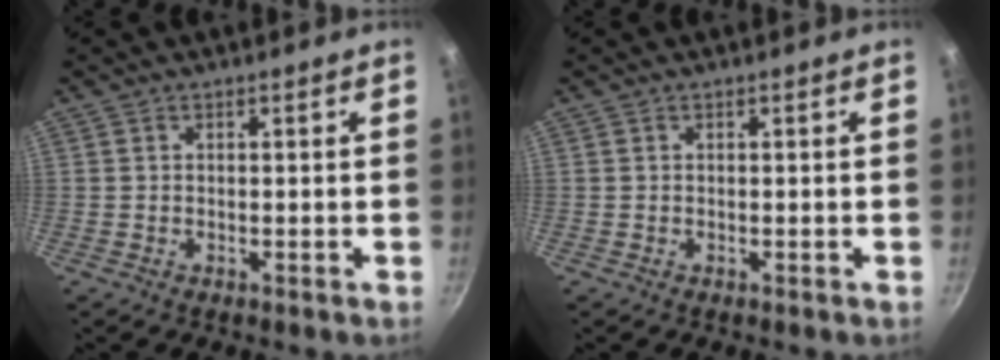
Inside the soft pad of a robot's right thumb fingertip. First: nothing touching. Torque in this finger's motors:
{"motor_torque": [0.02, 0.02, 0.03, 0.34, 0.00]}